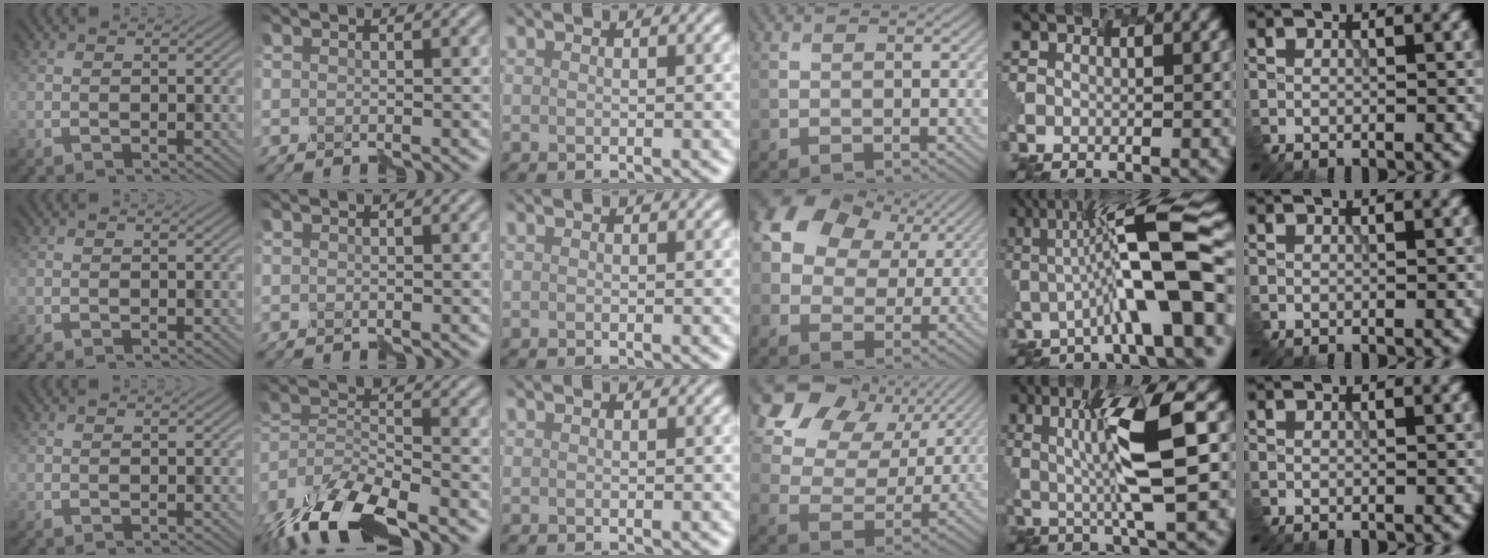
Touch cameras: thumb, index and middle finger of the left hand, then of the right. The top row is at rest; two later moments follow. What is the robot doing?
{"motion": "disassemble", "object": "puzzle pieces"}